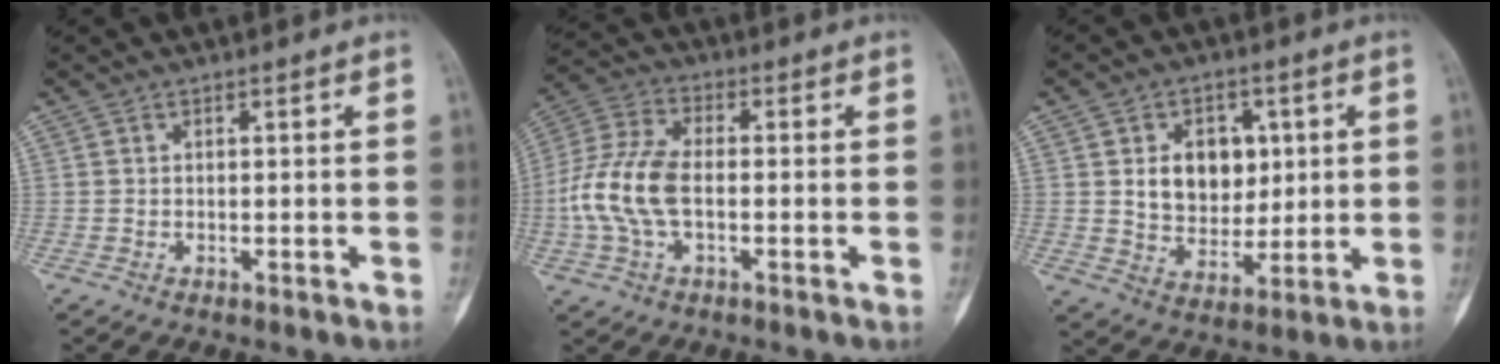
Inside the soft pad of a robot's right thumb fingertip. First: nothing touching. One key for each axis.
{"total": 11.5, "fx": -1.5, "fy": 6.2, "fz": 9.6, "tx": -0.219, "ty": 0.026, "tz": -0.032}
{"total": 11.0, "fx": 2.5, "fy": 8.2, "fz": 6.9, "tx": -0.060, "ty": -0.012, "tz": 0.050}